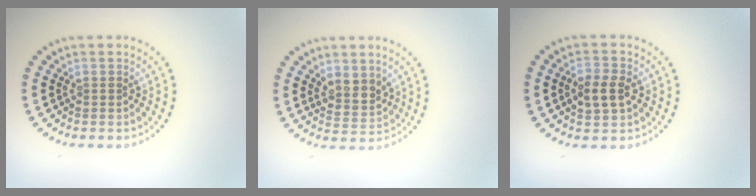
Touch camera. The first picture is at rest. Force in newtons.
{"total": 2.5, "press": 2.2, "slide": 1.2}
{"total": 3.0, "press": 3.0, "slide": 0.2}